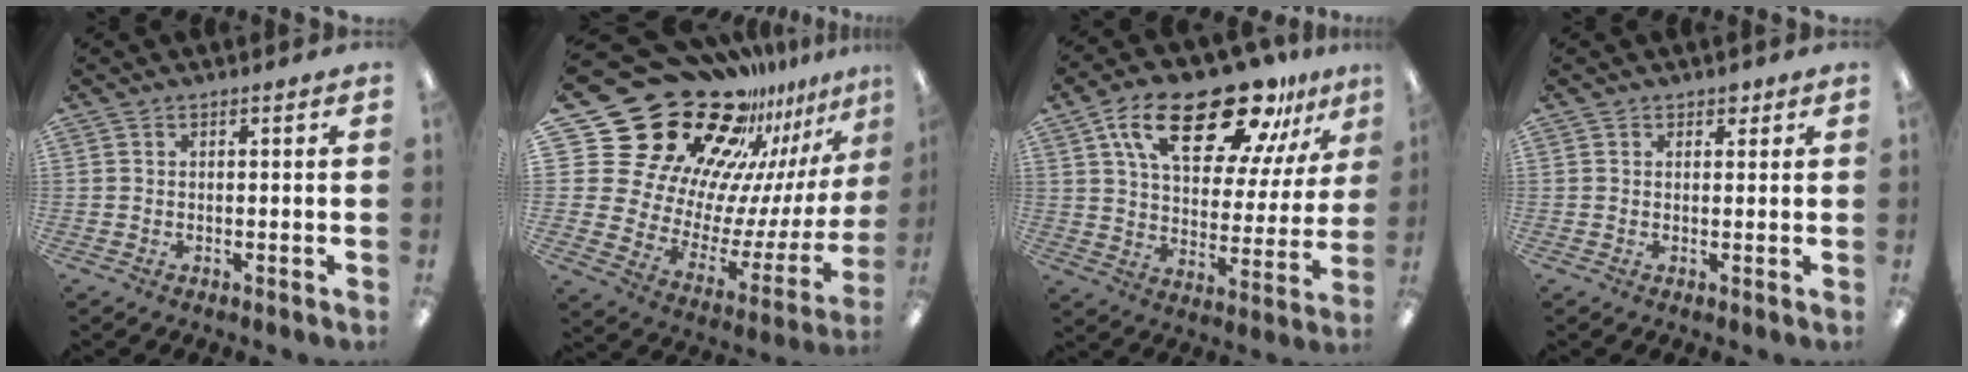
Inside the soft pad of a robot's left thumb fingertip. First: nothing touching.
{"total": 31.3, "force": [22.5, 17.3, 13.2], "torque": [-0.191, -0.217, 0.450]}
{"total": 24.2, "force": [15.4, 10.4, 15.4], "torque": [-0.255, -0.073, 0.260]}
{"total": 1.7, "force": [1.1, 1.1, 0.6], "torque": [0.004, -0.005, 0.017]}